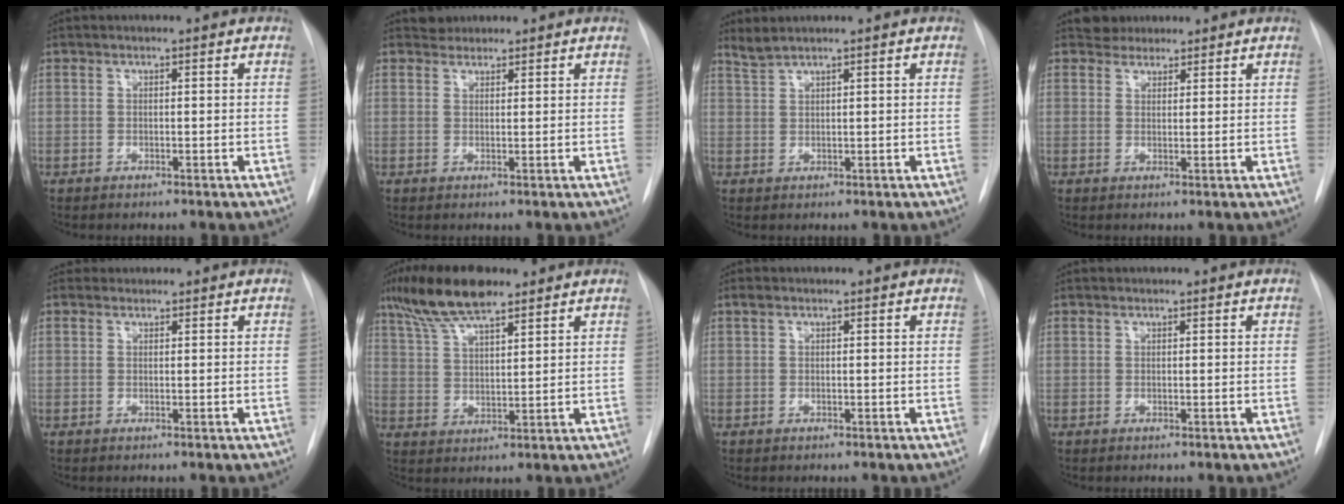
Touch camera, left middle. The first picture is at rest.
{"total": 1.7, "force": [1.5, 0.8, -0.3], "torque": [0.009, 0.005, 0.020]}
{"total": 1.9, "force": [1.7, -0.3, 0.6], "torque": [-0.017, 0.011, 0.040]}
{"total": 2.6, "force": [2.2, 1.3, -0.2], "torque": [0.007, 0.009, 0.033]}
{"total": 1.0, "force": [0.8, 0.6, -0.2], "torque": [0.004, 0.008, 0.010]}
{"total": 10.8, "force": [7.9, 2.6, 6.9], "torque": [-0.136, 0.015, 0.147]}
{"total": 0.8, "force": [0.5, 0.4, 0.5], "torque": [-0.014, 0.015, 0.008]}
{"total": 0.0}